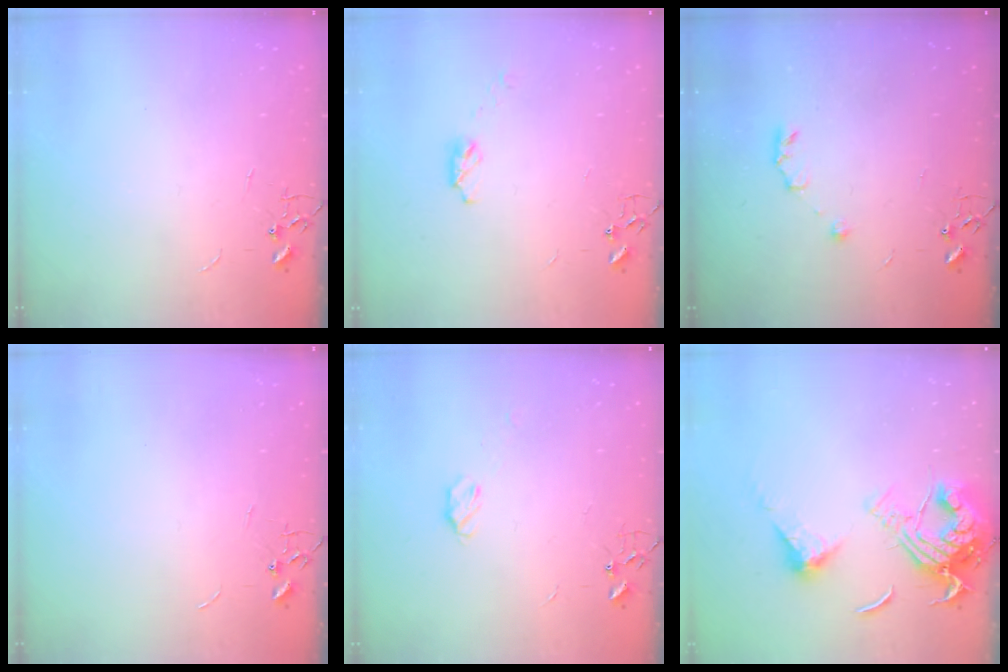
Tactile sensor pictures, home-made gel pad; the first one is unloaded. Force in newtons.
{"total": 4.9, "press": 4.8, "slide": 0.5}
{"total": 6.0, "press": 6.0, "slide": 0.6}
{"total": 0.0}
{"total": 5.4, "press": 5.4, "slide": 0.7}
{"total": 18.9, "press": 18.8, "slide": 2.2}